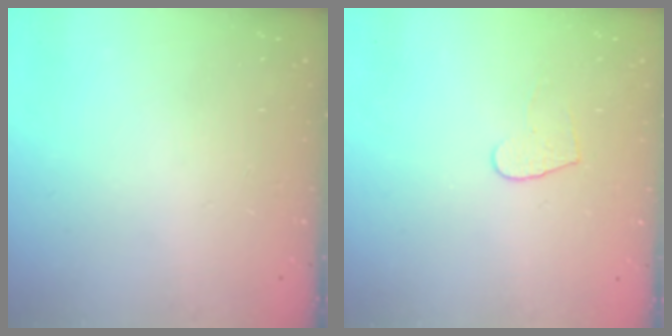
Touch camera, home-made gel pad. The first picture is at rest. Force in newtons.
{"total": 4.7, "press": 4.7, "slide": 0.4}